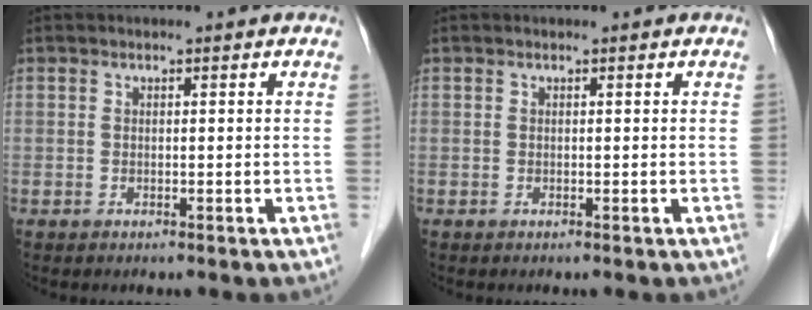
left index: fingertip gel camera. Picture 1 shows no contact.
{"total": 0.0}